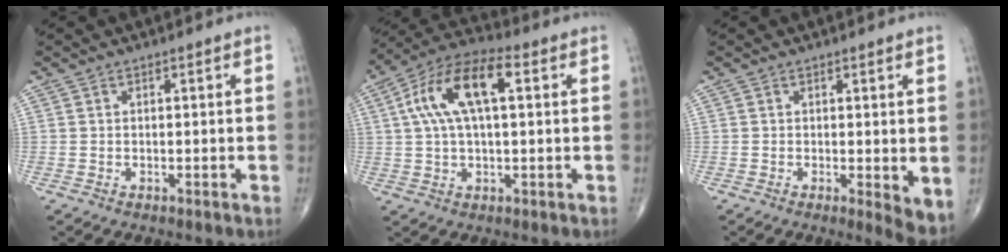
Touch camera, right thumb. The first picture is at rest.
{"total": 14.0, "force": [3.2, 6.2, 12.1], "torque": [-0.236, 0.033, 0.053]}
{"total": 4.2, "force": [-0.1, 1.2, 4.0], "torque": [-0.056, -0.014, -0.003]}